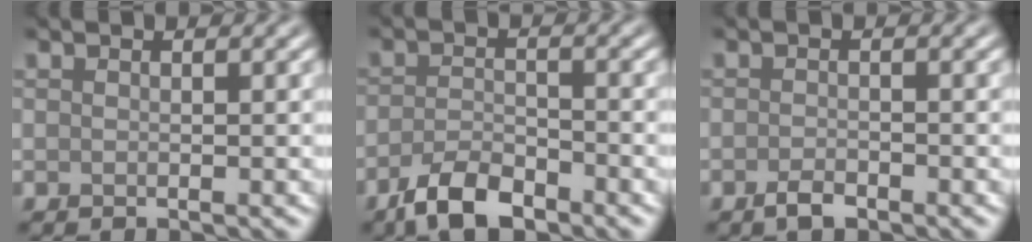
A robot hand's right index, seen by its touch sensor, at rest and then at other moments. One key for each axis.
{"total": 4.4, "fx": -3.1, "fy": 1.8, "fz": 2.6, "tx": -0.046, "ty": -0.004, "tz": -0.064}
{"total": 1.4, "fx": -1.0, "fy": 0.6, "fz": 0.9, "tx": -0.018, "ty": 0.000, "tz": -0.021}